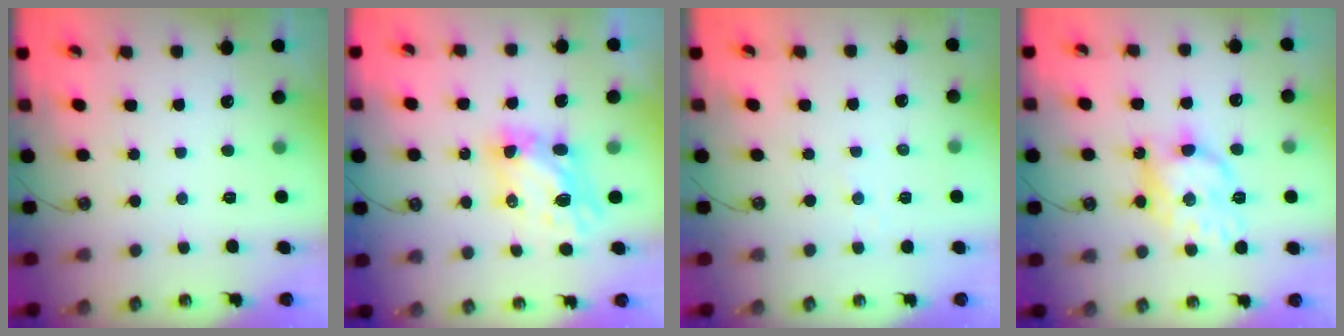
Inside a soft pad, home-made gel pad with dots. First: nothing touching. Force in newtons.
{"total": 6.6, "press": 6.6, "slide": 0.4}
{"total": 2.9, "press": 2.9, "slide": 0.3}
{"total": 14.7, "press": 14.6, "slide": 0.8}